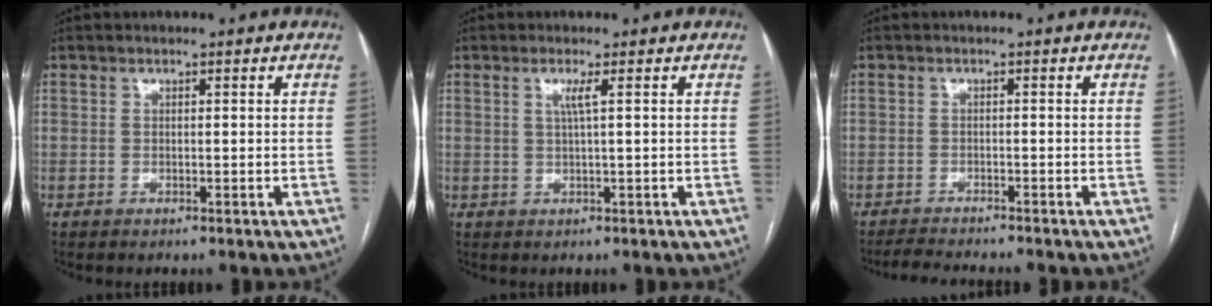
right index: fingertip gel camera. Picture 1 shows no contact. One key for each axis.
{"total": 1.9, "fx": 0.6, "fy": -0.4, "fz": 1.7, "tx": -0.038, "ty": 0.000, "tz": 0.012}
{"total": 4.6, "fx": -4.3, "fy": 0.2, "fz": 1.4, "tx": -0.020, "ty": -0.015, "tz": -0.069}